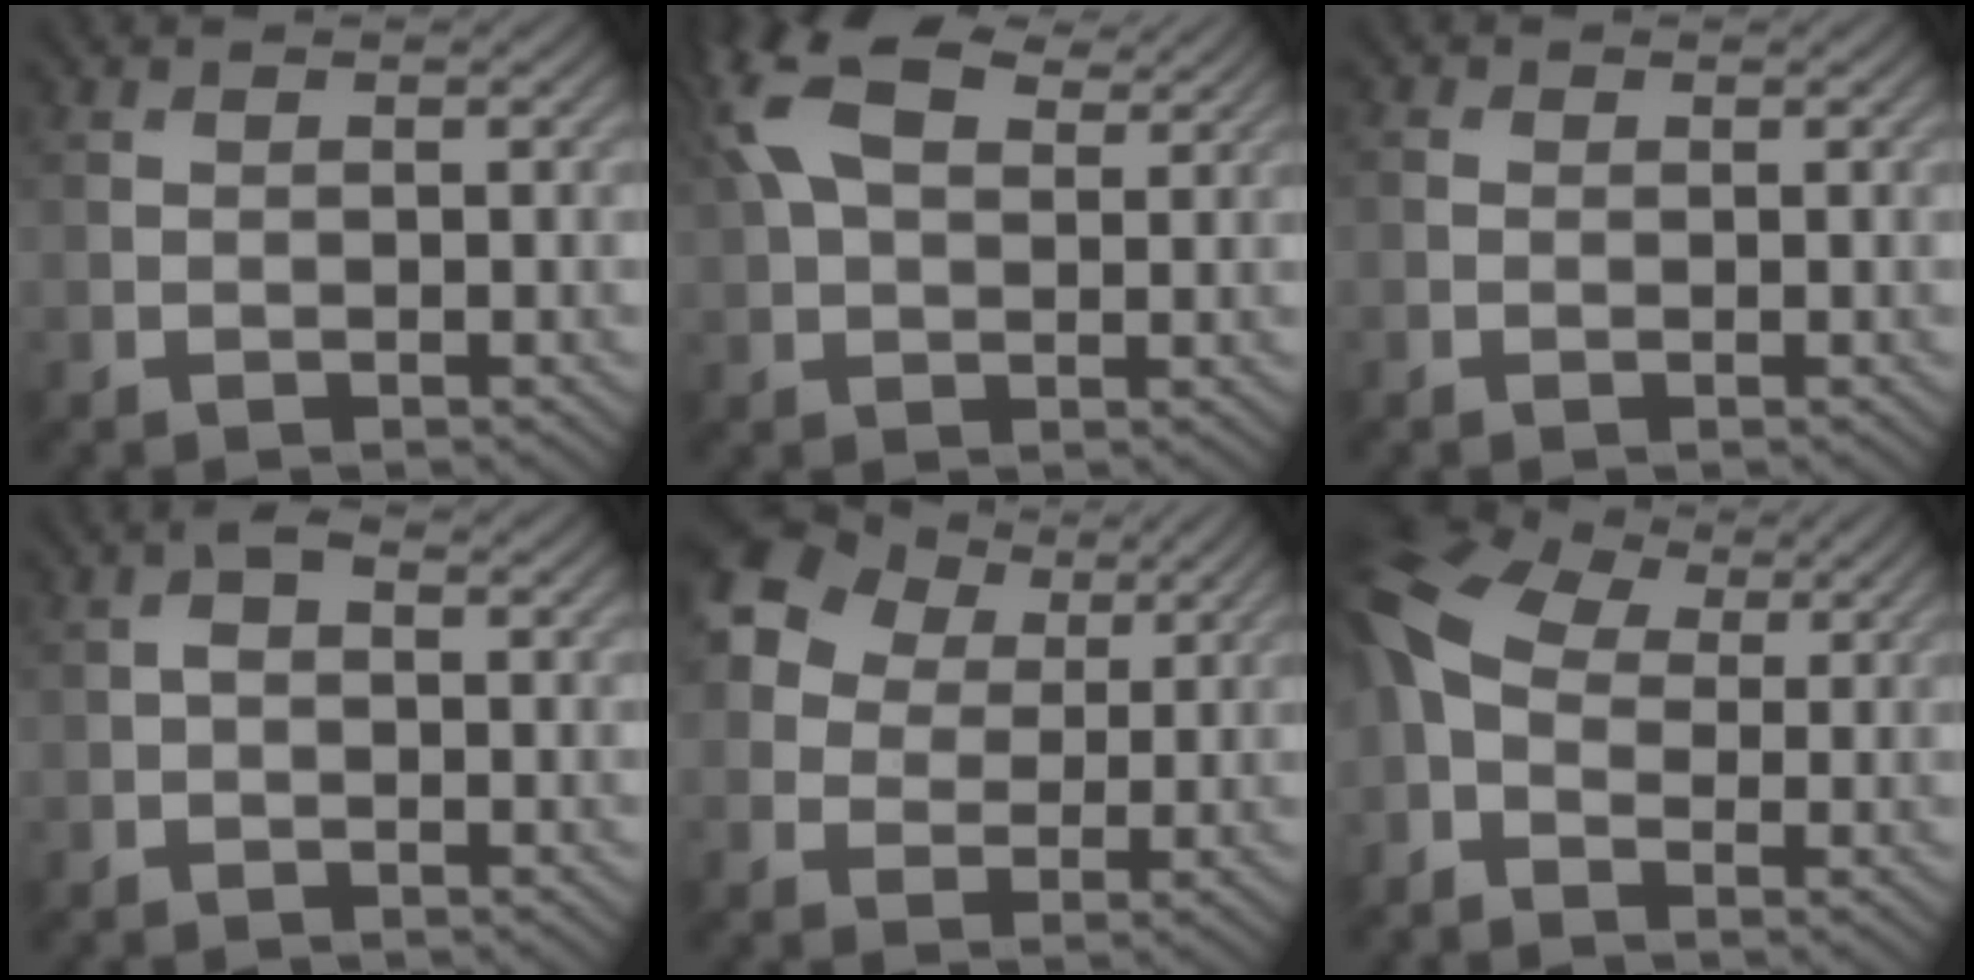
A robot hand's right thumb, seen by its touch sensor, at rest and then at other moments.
{"total": 11.0, "force": [4.8, 5.9, 8.0], "torque": [-0.202, 0.028, 0.090]}
{"total": 0.7, "force": [0.0, 0.7, 0.3], "torque": [-0.006, -0.002, -0.002]}
{"total": 1.7, "force": [0.0, 1.0, 1.4], "torque": [-0.027, 0.007, -0.005]}
{"total": 11.5, "force": [5.4, 8.3, 5.8], "torque": [-0.162, 0.049, 0.089]}
{"total": 10.1, "force": [0.5, 7.1, 7.1], "torque": [-0.181, 0.001, 0.002]}